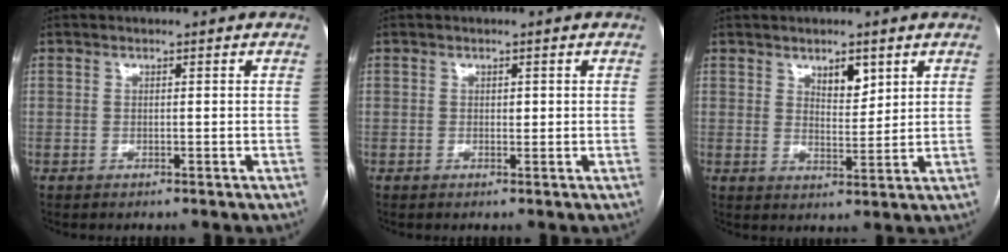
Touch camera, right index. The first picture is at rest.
{"total": 0.7, "force": [0.1, 0.5, 0.5], "torque": [-0.006, 0.000, 0.002]}
{"total": 4.4, "force": [2.6, 1.8, 3.0], "torque": [-0.048, -0.004, 0.046]}